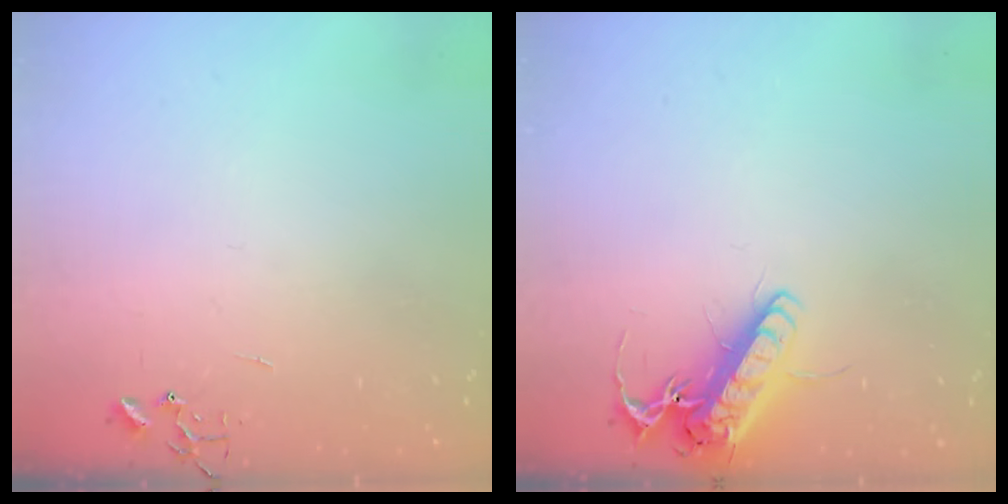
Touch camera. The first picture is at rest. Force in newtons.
{"total": 13.8, "press": 13.6, "slide": 2.4}